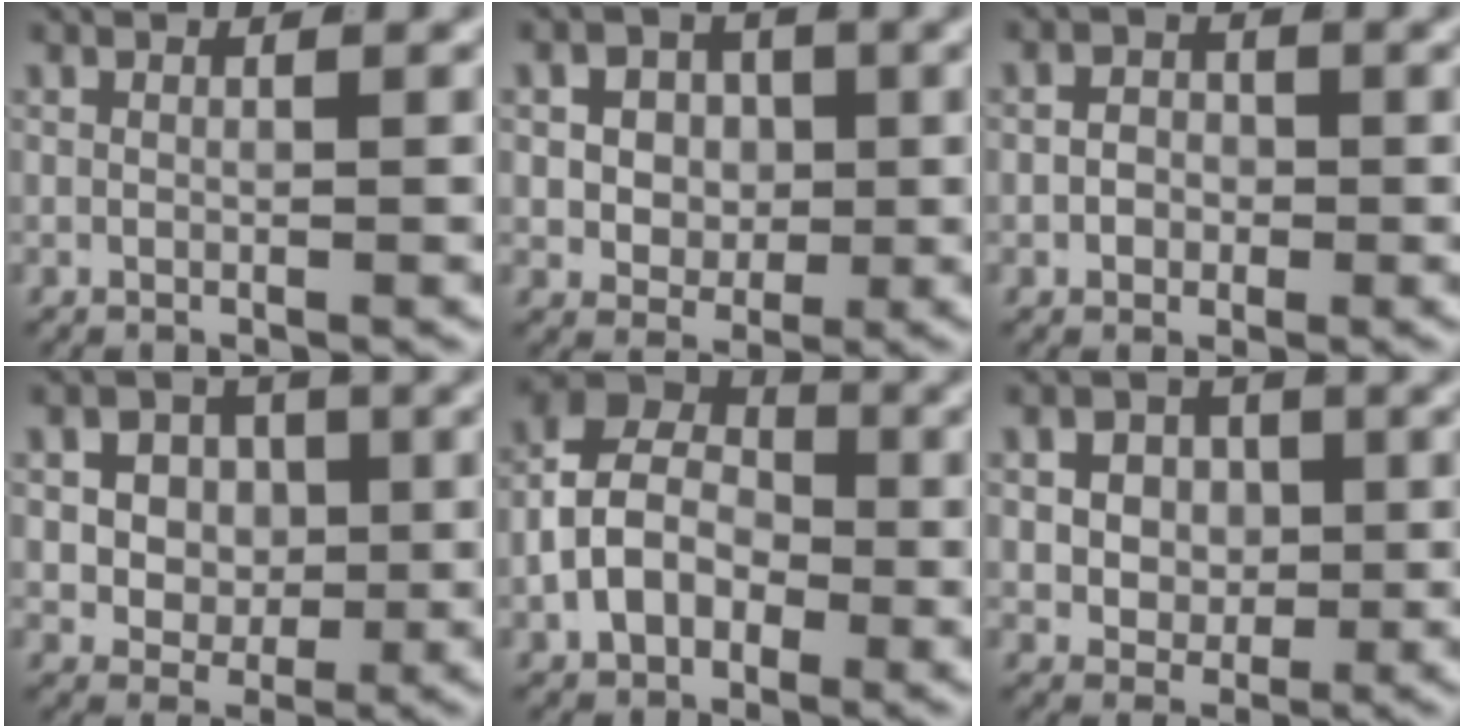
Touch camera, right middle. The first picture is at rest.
{"total": 5.8, "force": [-0.4, 5.2, 2.6], "torque": [-0.042, -0.017, -0.006]}
{"total": 1.7, "force": [-0.7, 1.4, 0.7], "torque": [0.003, -0.001, -0.016]}
{"total": 7.0, "force": [-0.8, 6.3, 2.9], "torque": [-0.054, -0.020, -0.015]}
{"total": 7.8, "force": [-0.5, 5.9, 5.0], "torque": [-0.086, 0.002, -0.018]}
{"total": 5.2, "force": [-0.2, 4.6, 2.4], "torque": [-0.037, -0.016, 0.000]}